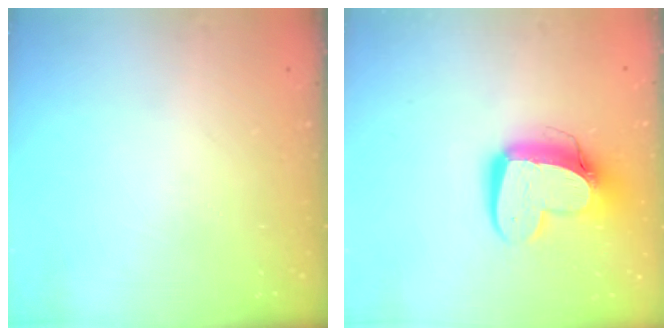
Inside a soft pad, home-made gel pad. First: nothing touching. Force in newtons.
{"total": 14.4, "press": 14.3, "slide": 1.3}